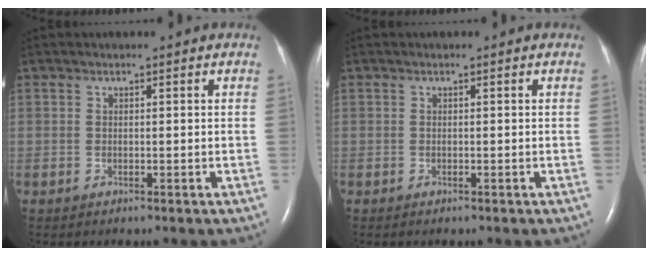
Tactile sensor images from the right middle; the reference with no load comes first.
{"total": 0.0}